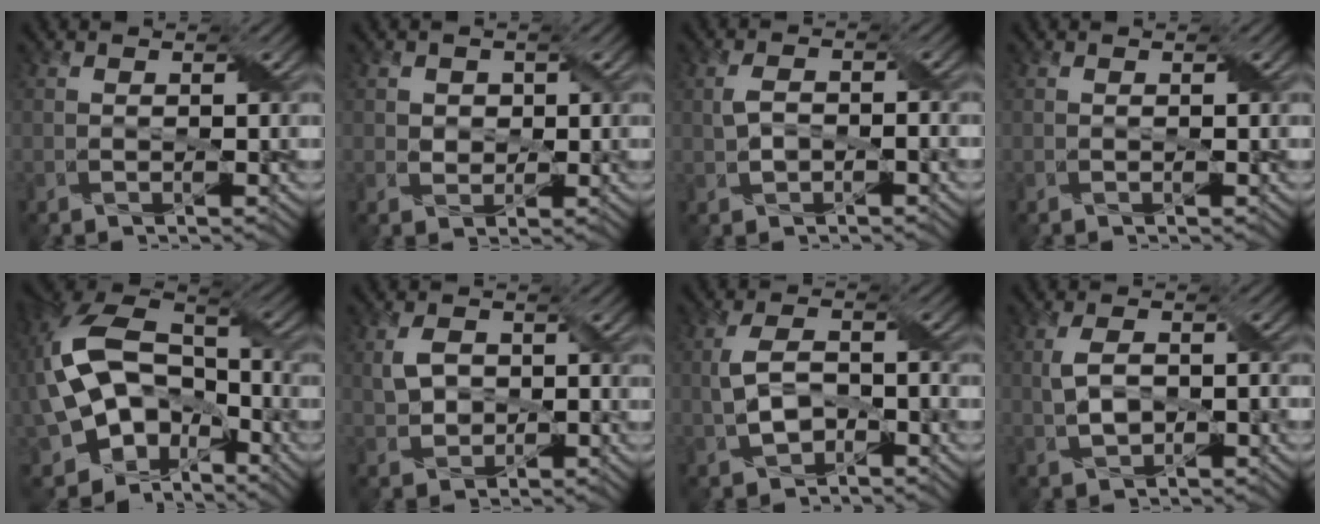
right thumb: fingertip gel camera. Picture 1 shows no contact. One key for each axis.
{"total": 1.6, "fx": 0.6, "fy": 1.5, "fz": 0.1, "tx": -0.005, "ty": -0.003, "tz": 0.009}
{"total": 2.5, "fx": -0.4, "fy": 1.6, "fz": 1.9, "tx": -0.043, "ty": 0.003, "tz": -0.005}
{"total": 0.0}
{"total": 17.9, "fx": -3.0, "fy": 12.1, "fz": 12.8, "tx": -0.280, "ty": -0.016, "tz": -0.036}
{"total": 3.4, "fx": 0.0, "fy": 2.7, "fz": 2.1, "tx": -0.046, "ty": 0.002, "tz": 0.002}
{"total": 5.4, "fx": -1.5, "fy": 3.1, "fz": 4.2, "tx": -0.092, "ty": 0.006, "tz": -0.025}
{"total": 4.3, "fx": -0.5, "fy": 2.5, "fz": 3.5, "tx": -0.079, "ty": 0.002, "tz": -0.006}